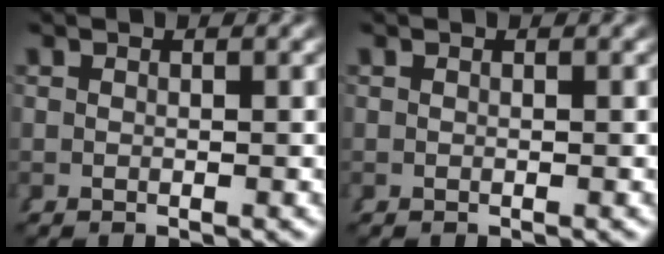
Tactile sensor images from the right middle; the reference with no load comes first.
{"total": 0.0}